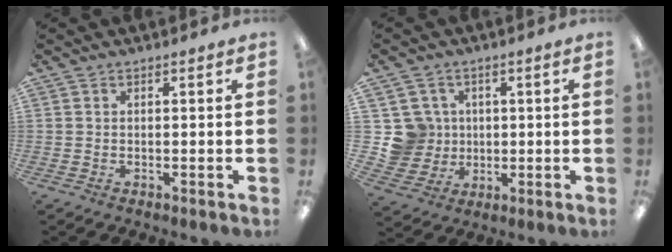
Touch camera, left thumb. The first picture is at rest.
{"total": 8.9, "force": [1.9, 8.6, 1.1], "torque": [-0.053, 0.000, 0.043]}